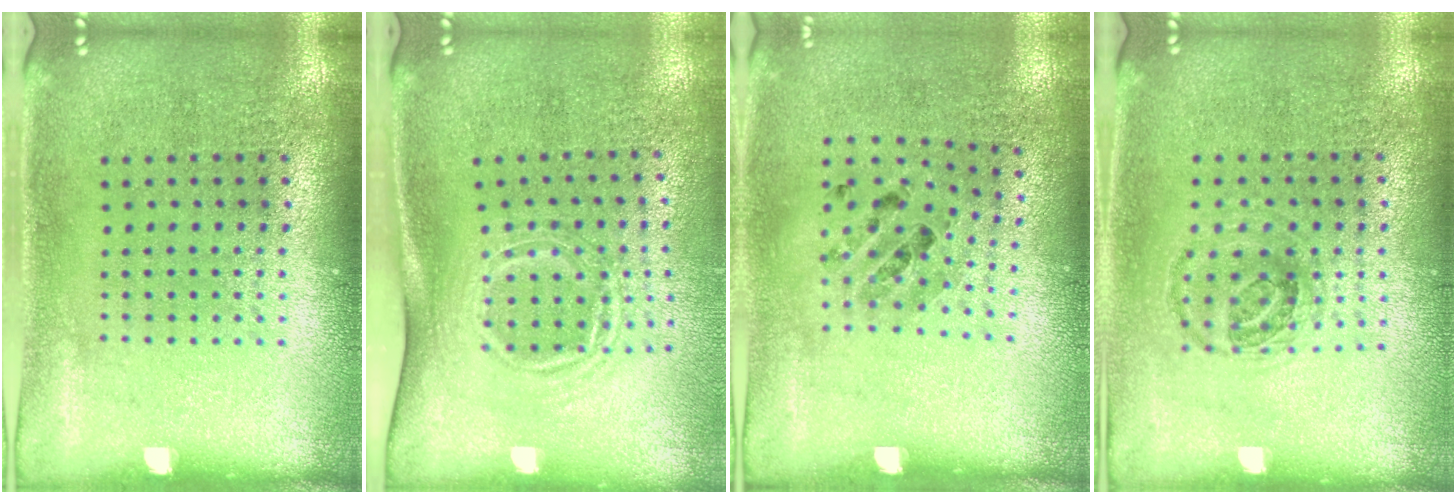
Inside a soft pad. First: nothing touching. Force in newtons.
{"total": 1.7, "press": 1.2, "slide": 1.2}
{"total": 0.9, "press": 0.7, "slide": 0.5}
{"total": 1.0, "press": 0.9, "slide": 0.3}